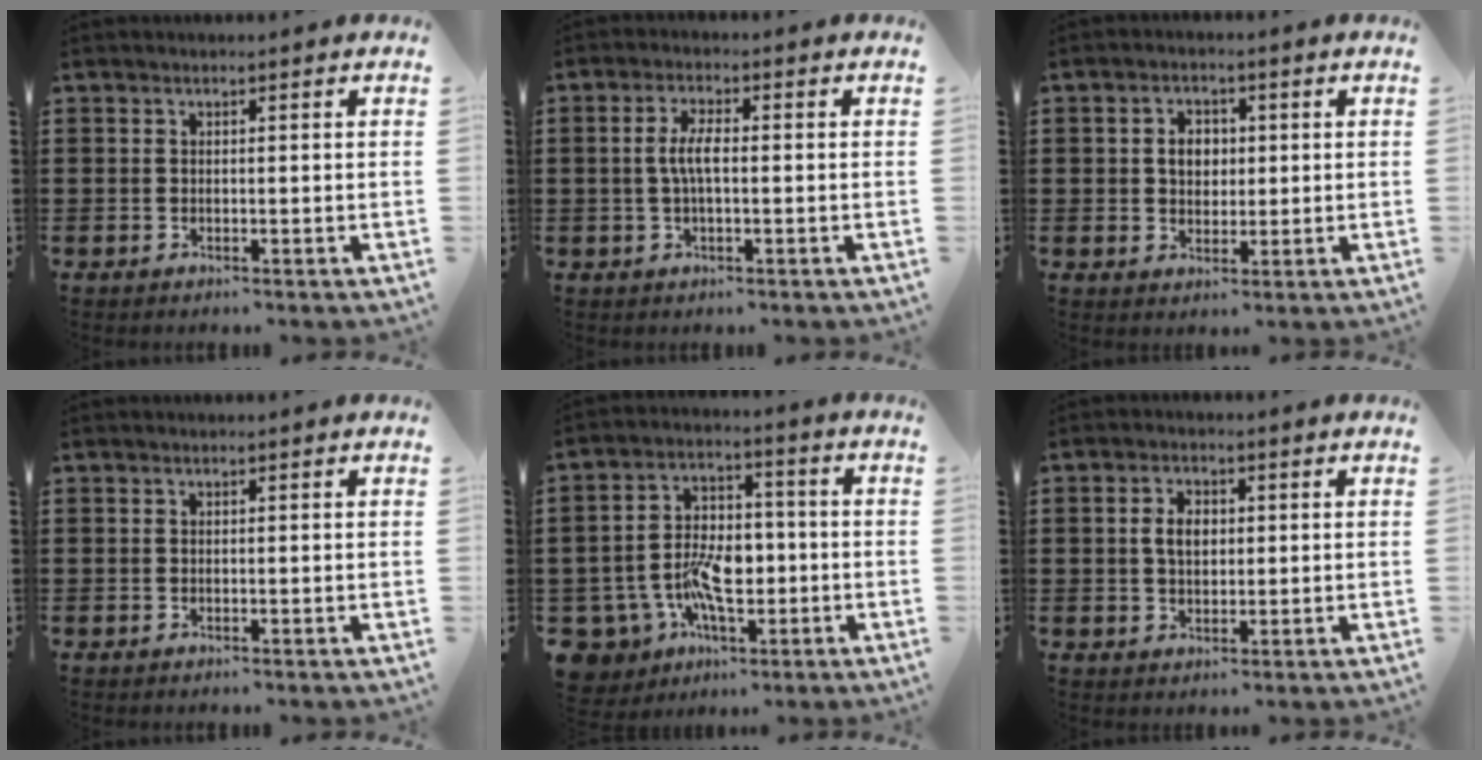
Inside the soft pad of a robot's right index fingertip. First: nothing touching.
{"total": 3.9, "force": [-0.3, 1.1, 3.7], "torque": [-0.082, -0.002, -0.011]}
{"total": 3.5, "force": [0.3, 2.7, 2.1], "torque": [-0.043, 0.007, 0.000]}
{"total": 0.0}
{"total": 10.4, "force": [-3.3, 7.1, 6.7], "torque": [-0.161, 0.017, -0.059]}
{"total": 3.5, "force": [0.3, 2.2, 2.8], "torque": [-0.050, 0.006, 0.002]}